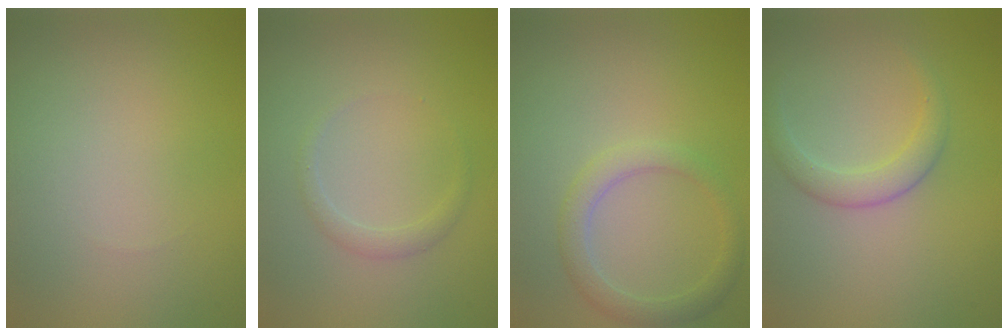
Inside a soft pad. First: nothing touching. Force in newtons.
{"total": 1.1, "press": 1.1, "slide": 0.1}
{"total": 2.3, "press": 2.3, "slide": 0.1}
{"total": 2.3, "press": 2.3, "slide": 0.1}